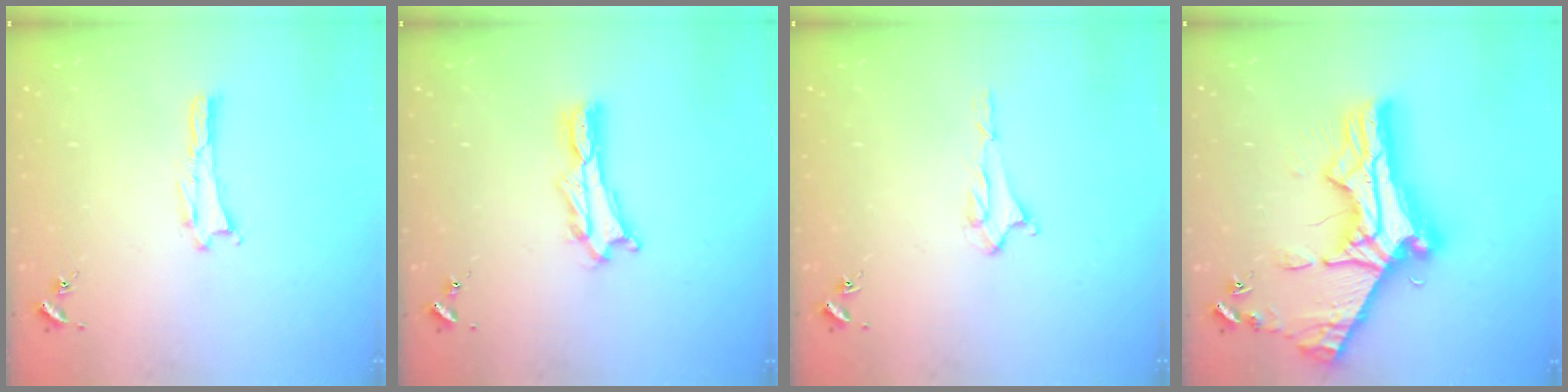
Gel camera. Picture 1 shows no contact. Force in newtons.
{"total": 2.0, "press": 2.0, "slide": 0.3}
{"total": 1.5, "press": 1.5, "slide": 0.2}
{"total": 15.6, "press": 15.6, "slide": 1.5}